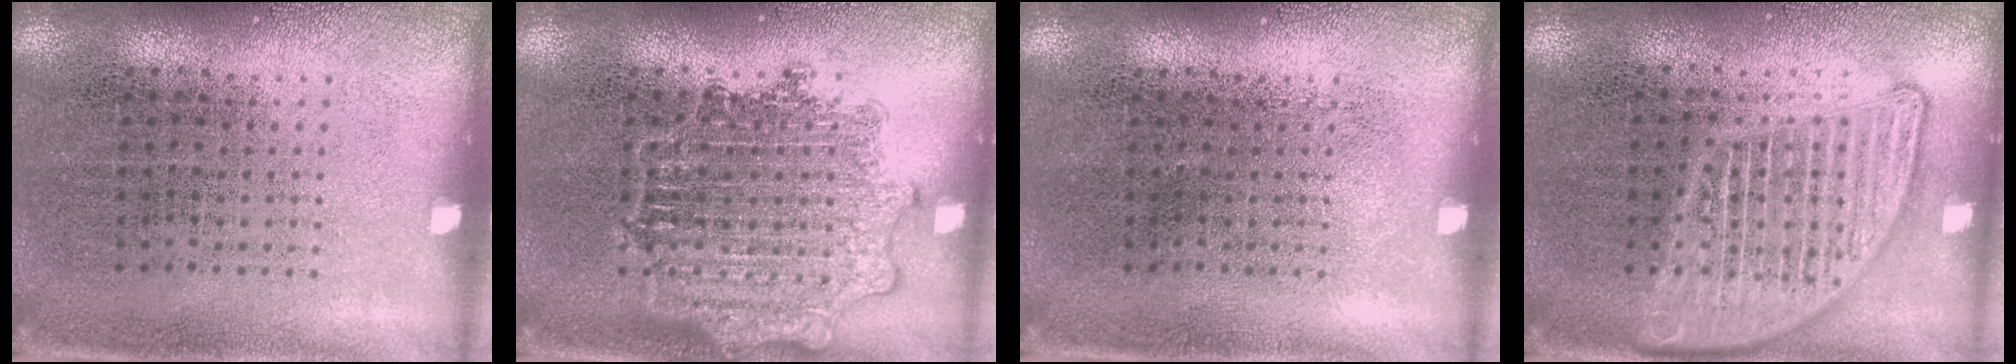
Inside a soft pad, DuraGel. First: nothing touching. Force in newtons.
{"total": 2.8, "press": 2.8, "slide": 0.5}
{"total": 0.0}
{"total": 2.8, "press": 2.8, "slide": 0.2}